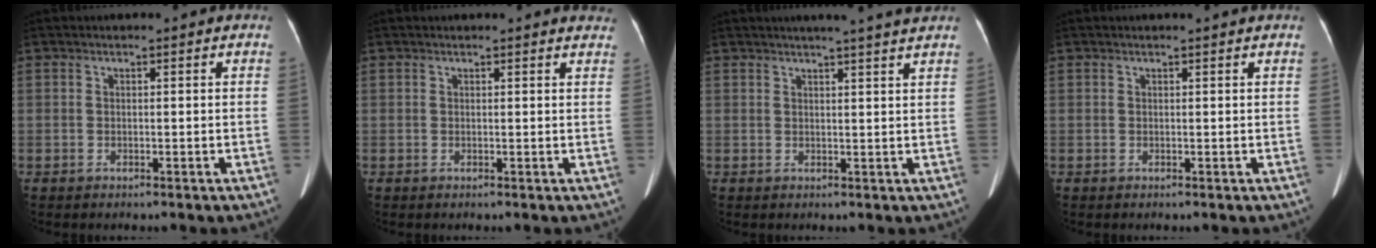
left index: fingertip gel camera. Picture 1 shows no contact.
{"total": 5.6, "force": [5.4, 1.0, 1.2], "torque": [-0.003, 0.002, 0.036]}
{"total": 7.1, "force": [6.1, -0.9, 3.6], "torque": [-0.046, 0.010, 0.064]}
{"total": 0.9, "force": [0.9, -0.1, 0.4], "torque": [-0.009, 0.003, 0.016]}